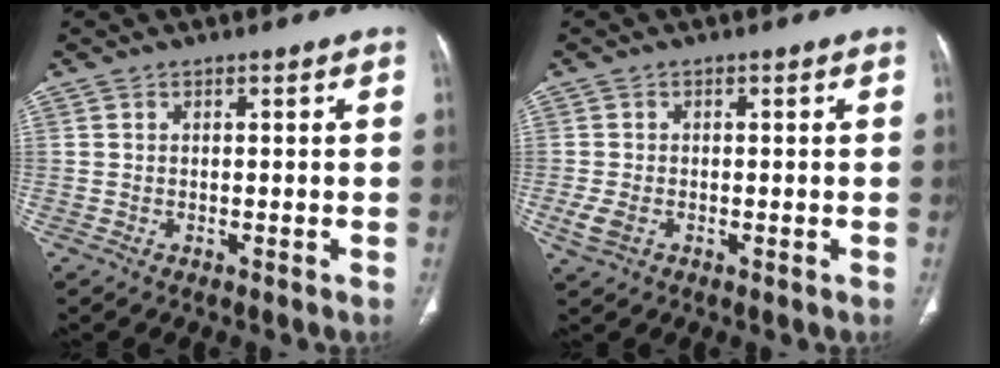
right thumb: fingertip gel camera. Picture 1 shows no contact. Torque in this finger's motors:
{"motor_torque": [2.41, 2.60, -0.24, 0.25, 0.09]}